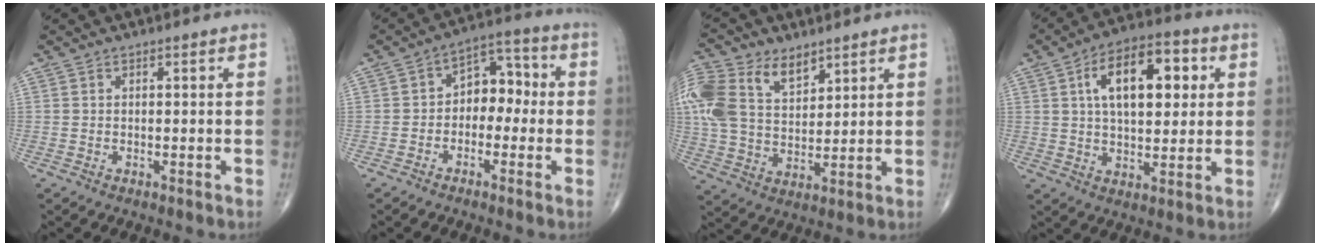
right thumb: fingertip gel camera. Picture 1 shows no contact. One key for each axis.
{"total": 7.9, "fx": -0.9, "fy": 5.6, "fz": 5.5, "tx": -0.046, "ty": 0.041, "tz": -0.031}
{"total": 18.4, "fx": 8.8, "fy": 11.5, "fz": 11.3, "tx": -0.256, "ty": 0.001, "tz": 0.169}
{"total": 15.7, "fx": 4.2, "fy": 8.1, "fz": 12.8, "tx": -0.177, "ty": 0.010, "tz": 0.064}